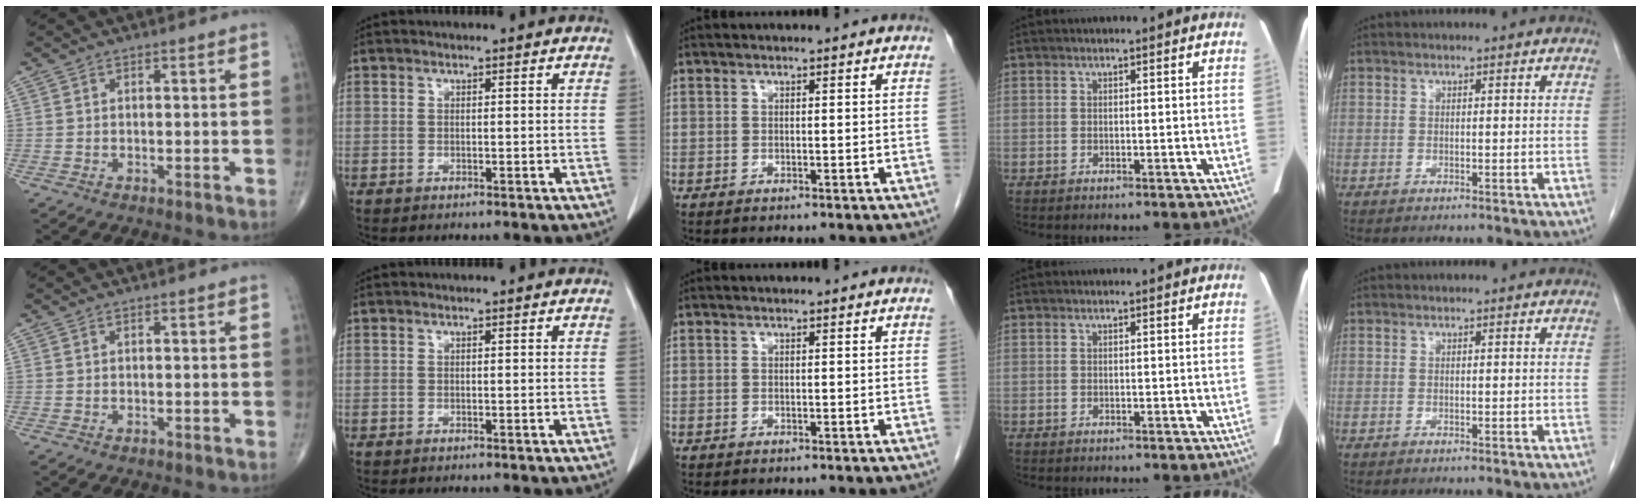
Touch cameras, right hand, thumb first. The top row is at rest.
{}